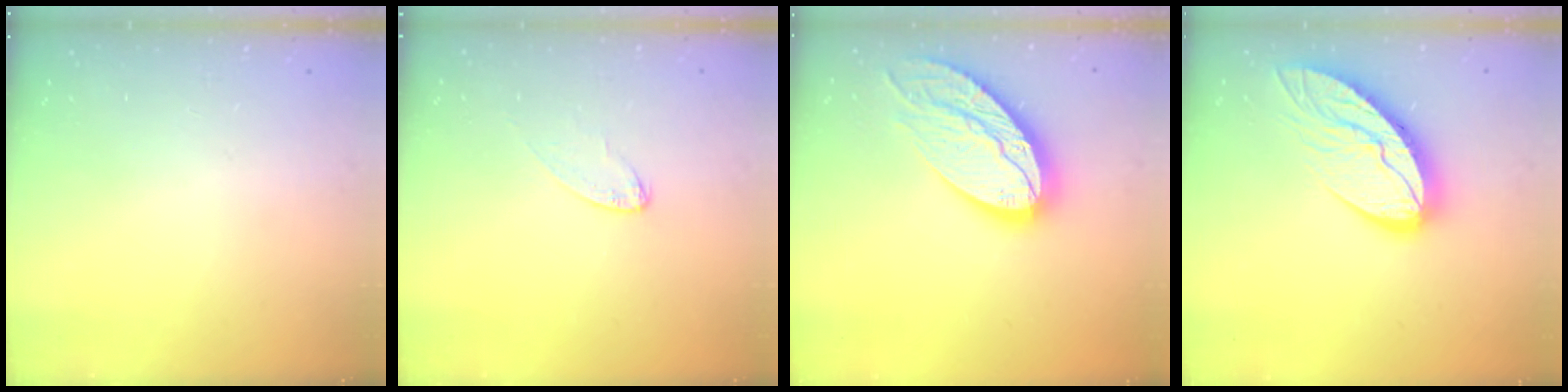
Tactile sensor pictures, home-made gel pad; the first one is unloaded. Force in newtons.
{"total": 5.4, "press": 5.4, "slide": 0.4}
{"total": 18.1, "press": 18.1, "slide": 1.2}
{"total": 13.5, "press": 13.5, "slide": 1.1}